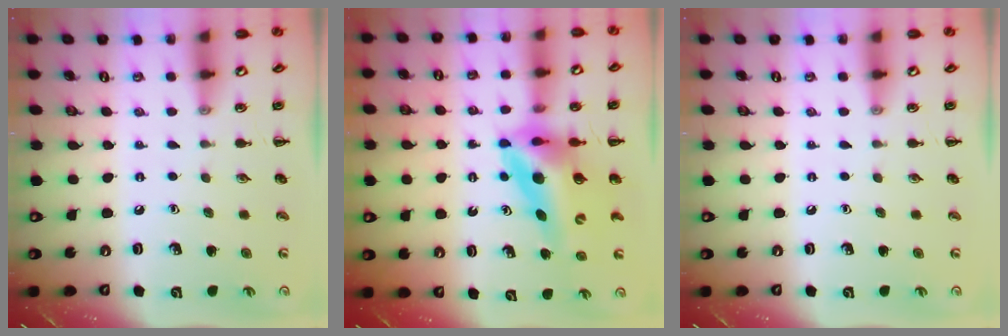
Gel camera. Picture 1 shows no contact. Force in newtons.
{"total": 12.2, "press": 11.5, "slide": 4.0}
{"total": 0.0}